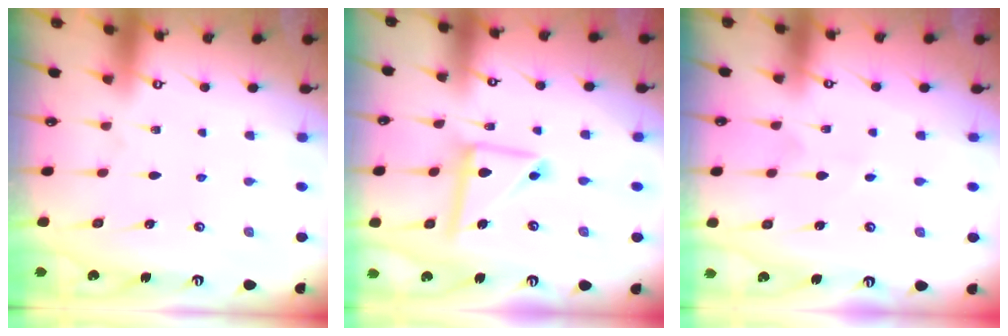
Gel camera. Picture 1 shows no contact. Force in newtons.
{"total": 11.5, "press": 11.4, "slide": 1.2}
{"total": 2.2, "press": 2.2, "slide": 0.2}